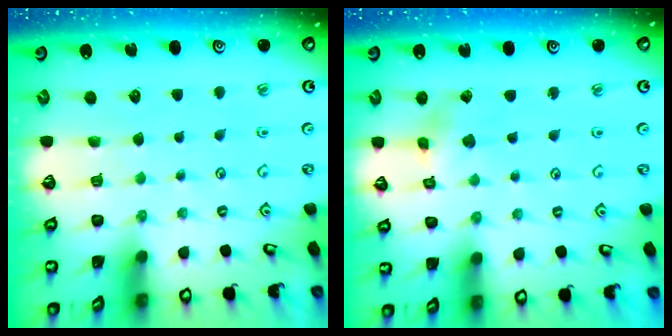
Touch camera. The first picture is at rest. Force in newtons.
{"total": 2.5, "press": 2.5, "slide": 0.3}